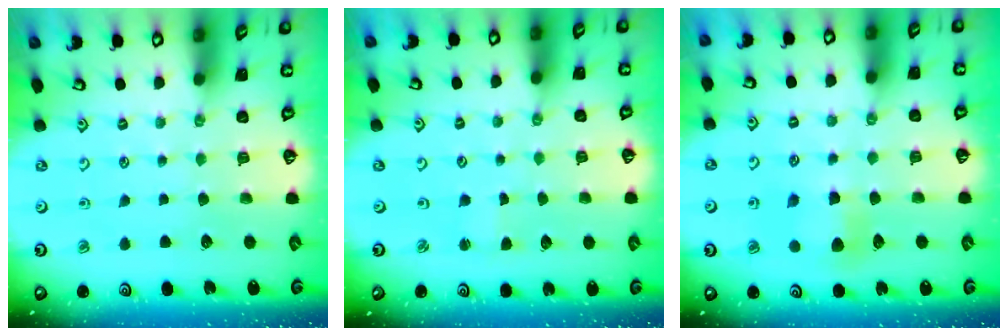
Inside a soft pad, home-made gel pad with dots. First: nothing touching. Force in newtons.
{"total": 1.0, "press": 0.9, "slide": 0.1}
{"total": 5.8, "press": 5.8, "slide": 0.4}